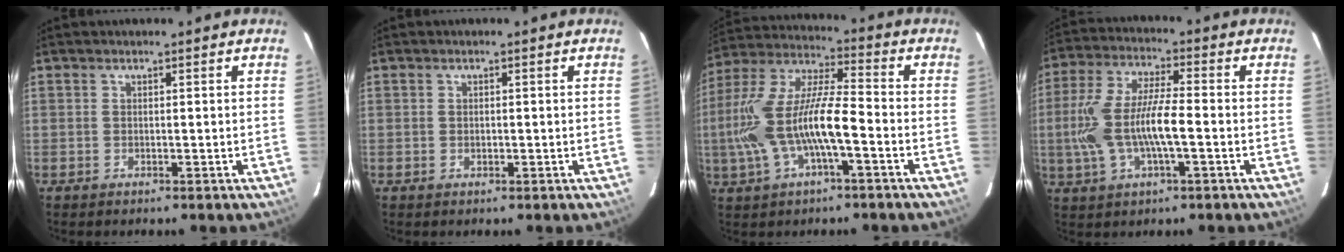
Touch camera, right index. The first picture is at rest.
{"total": 0.8, "force": [0.0, 0.6, 0.4], "torque": [-0.007, 0.002, 0.000]}
{"total": 16.1, "force": [-4.2, 4.4, 15.0], "torque": [-0.301, 0.000, -0.076]}
{"total": 13.1, "force": [-2.3, 3.8, 12.3], "torque": [-0.259, 0.001, -0.042]}